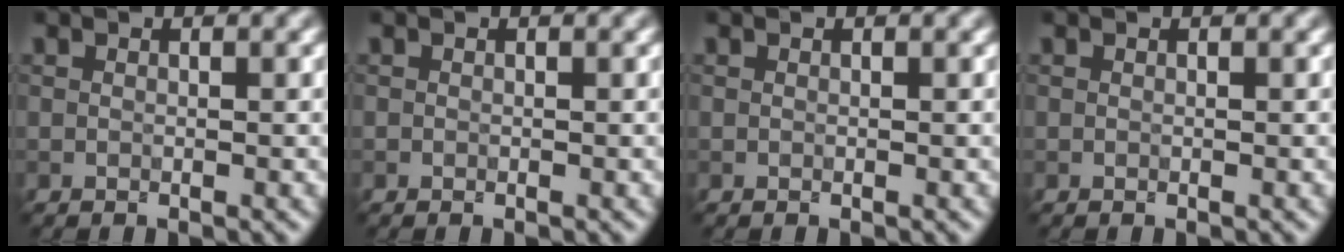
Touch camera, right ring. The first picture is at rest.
{"total": 0.0}
{"total": 0.0}
{"total": 0.0}